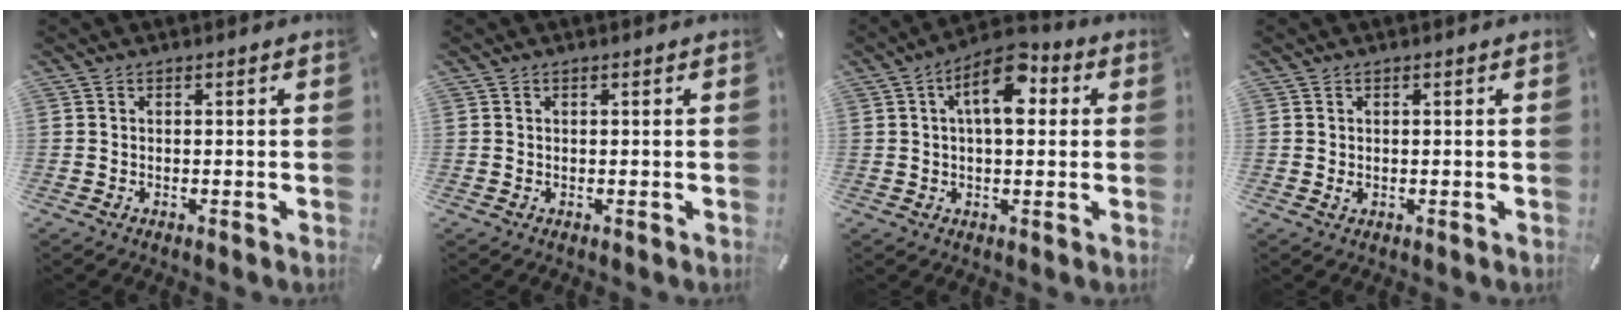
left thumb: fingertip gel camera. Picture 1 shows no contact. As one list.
[{"total": 0.0}, {"total": 10.2, "force": [3.1, 5.2, 8.3], "torque": [-0.120, -0.002, 0.050]}, {"total": 0.7, "force": [0.0, 0.5, 0.5], "torque": [-0.012, 0.002, -0.001]}]